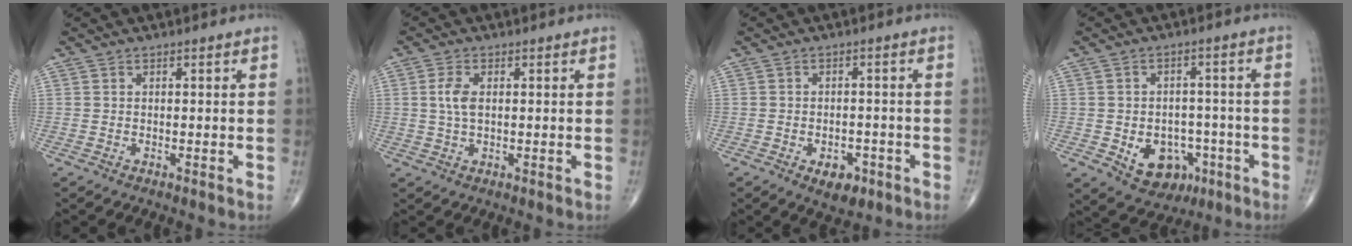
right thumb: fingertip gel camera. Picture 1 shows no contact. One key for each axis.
{"total": 4.0, "fx": 0.6, "fy": 2.0, "fz": 3.3, "tx": -0.077, "ty": 0.002, "tz": 0.011}
{"total": 5.1, "fx": -2.4, "fy": 3.1, "fz": 3.2, "tx": -0.028, "ty": 0.012, "tz": -0.029}
{"total": 10.0, "fx": -3.5, "fy": 7.5, "fz": 5.5, "tx": -0.045, "ty": 0.025, "tz": -0.038}